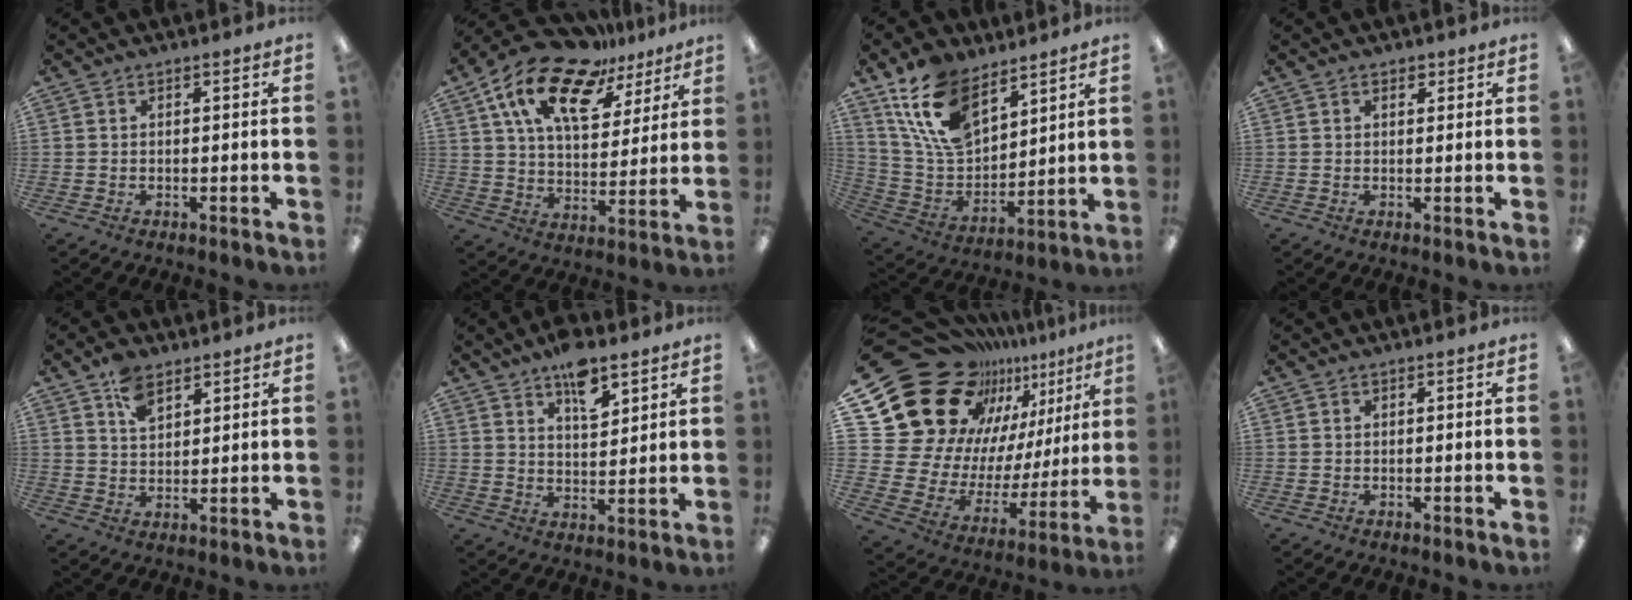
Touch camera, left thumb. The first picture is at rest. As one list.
[{"total": 18.8, "force": [12.3, 9.0, 11.0], "torque": [-0.211, -0.064, 0.219]}, {"total": 16.9, "force": [10.4, 9.2, 9.7], "torque": [-0.203, -0.036, 0.197]}, {"total": 1.7, "force": [0.9, 1.1, 0.9], "torque": [-0.011, -0.001, 0.015]}, {"total": 6.4, "force": [4.2, 3.5, 3.4], "torque": [-0.063, -0.010, 0.077]}, {"total": 8.6, "force": [6.0, 3.7, 4.9], "torque": [-0.065, -0.035, 0.102]}, {"total": 24.5, "force": [16.9, 15.0, 9.4], "torque": [-0.151, -0.137, 0.335]}, {"total": 0.0}]